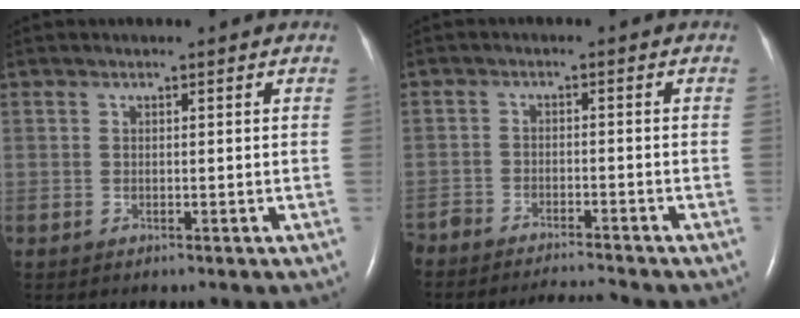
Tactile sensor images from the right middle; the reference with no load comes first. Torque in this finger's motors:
{"motor_torque": [-0.21, -0.16, 0.04, -0.01]}